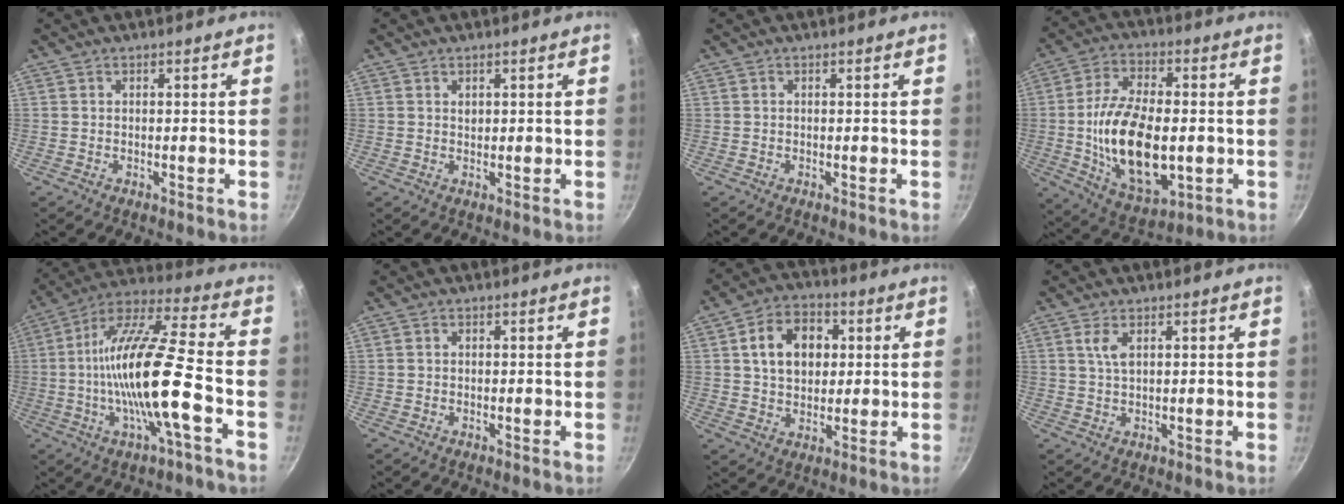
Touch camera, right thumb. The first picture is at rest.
{"total": 0.9, "force": [0.4, 0.6, 0.5], "torque": [-0.003, 0.000, 0.007]}
{"total": 0.0}
{"total": 19.1, "force": [-1.8, 10.1, 16.1], "torque": [-0.281, 0.005, -0.023]}
{"total": 18.5, "force": [-3.8, 3.3, 17.8], "torque": [-0.325, 0.029, -0.080]}
{"total": 0.6, "force": [0.0, 0.6, 0.2], "torque": [-0.003, 0.003, -0.001]}
{"total": 11.6, "force": [2.5, 8.5, 7.4], "torque": [-0.094, 0.009, 0.034]}
{"total": 2.4, "force": [1.0, 1.0, 1.9], "torque": [-0.037, -0.003, 0.021]}